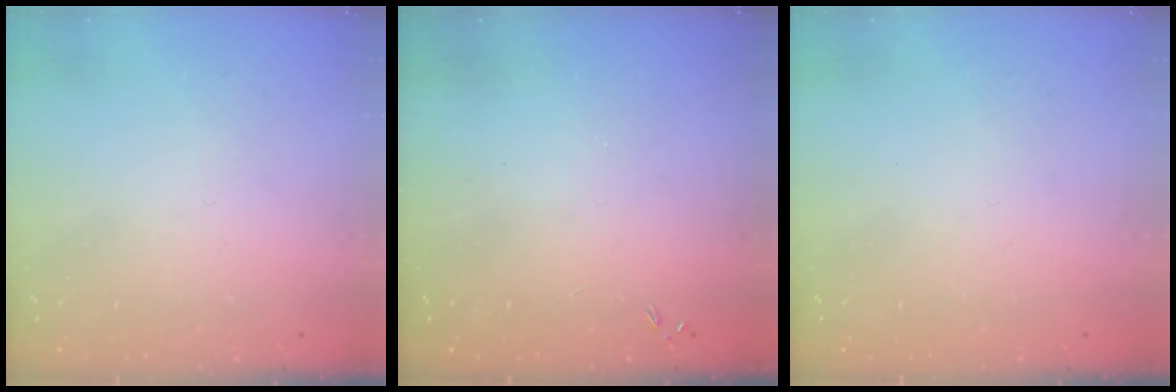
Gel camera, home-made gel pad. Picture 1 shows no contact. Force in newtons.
{"total": 0.0}
{"total": 0.0}